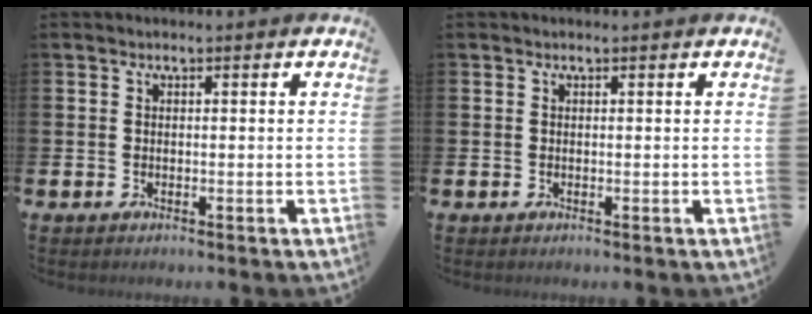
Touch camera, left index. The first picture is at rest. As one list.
[{"total": 0.0}]